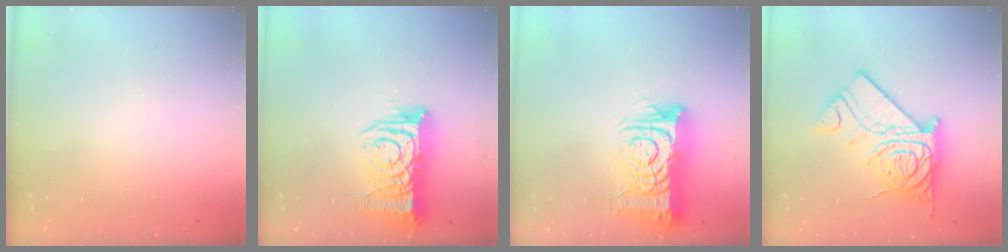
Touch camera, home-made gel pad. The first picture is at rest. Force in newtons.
{"total": 11.9, "press": 11.9, "slide": 1.2}
{"total": 14.6, "press": 14.5, "slide": 1.7}
{"total": 16.9, "press": 16.9, "slide": 1.2}